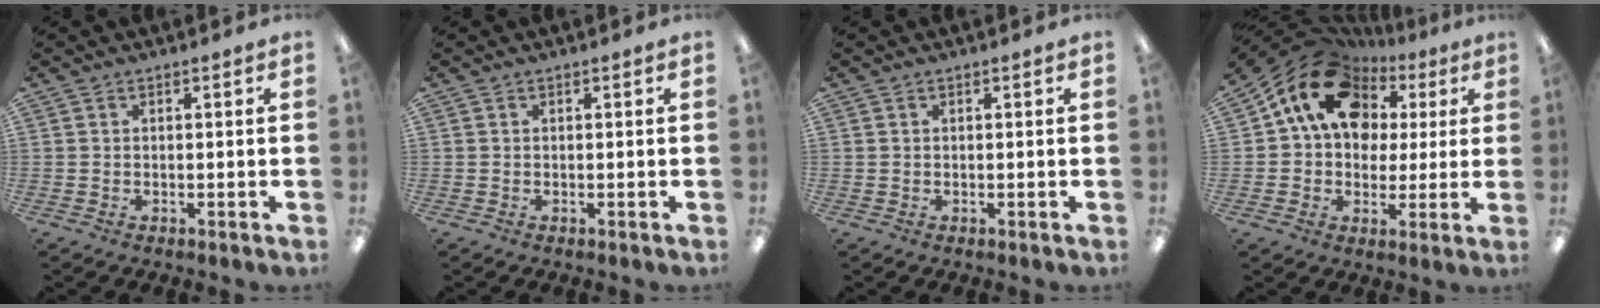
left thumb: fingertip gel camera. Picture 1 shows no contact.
{"total": 0.0}
{"total": 0.5, "force": [0.2, 0.4, 0.0], "torque": [0.000, 0.005, 0.003]}
{"total": 17.5, "force": [8.0, 13.0, 8.6], "torque": [-0.151, -0.021, 0.152]}